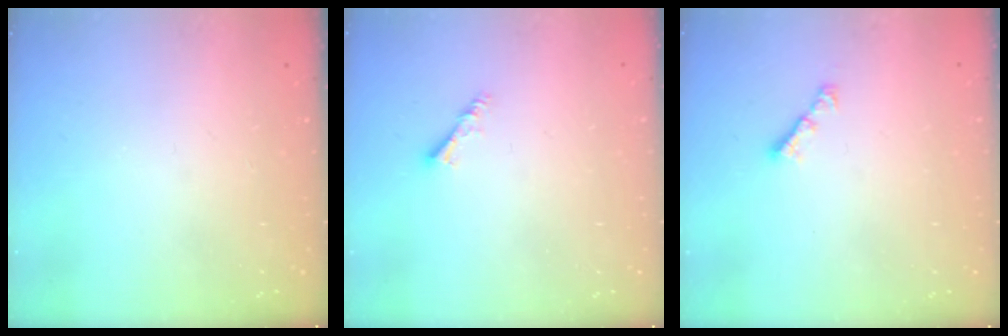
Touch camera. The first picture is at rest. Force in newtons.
{"total": 3.0, "press": 2.9, "slide": 0.6}
{"total": 2.8, "press": 2.8, "slide": 0.7}